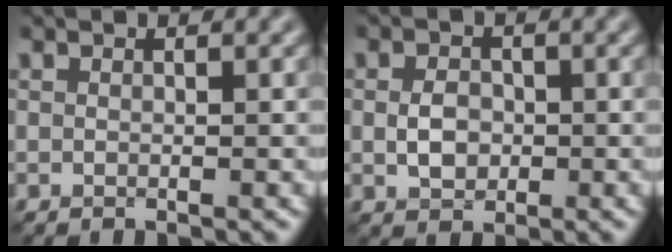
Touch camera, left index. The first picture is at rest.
{"total": 2.5, "force": [-0.3, 1.9, 1.6], "torque": [-0.035, -0.001, -0.010]}